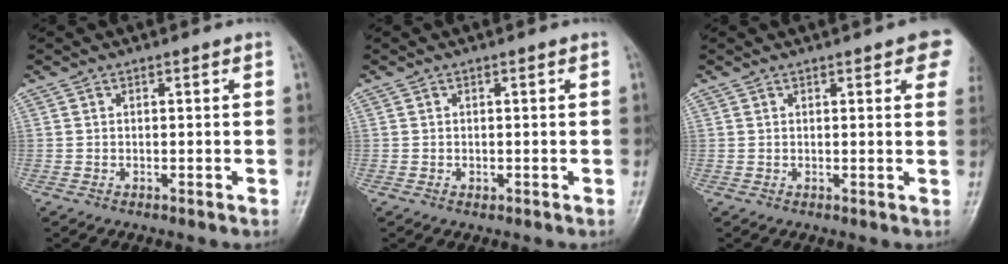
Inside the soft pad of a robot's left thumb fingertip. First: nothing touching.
{"total": 0.7, "force": [-0.2, 0.5, 0.5], "torque": [-0.010, 0.008, -0.002]}
{"total": 6.1, "force": [3.1, 1.8, 4.9], "torque": [-0.037, -0.001, 0.032]}